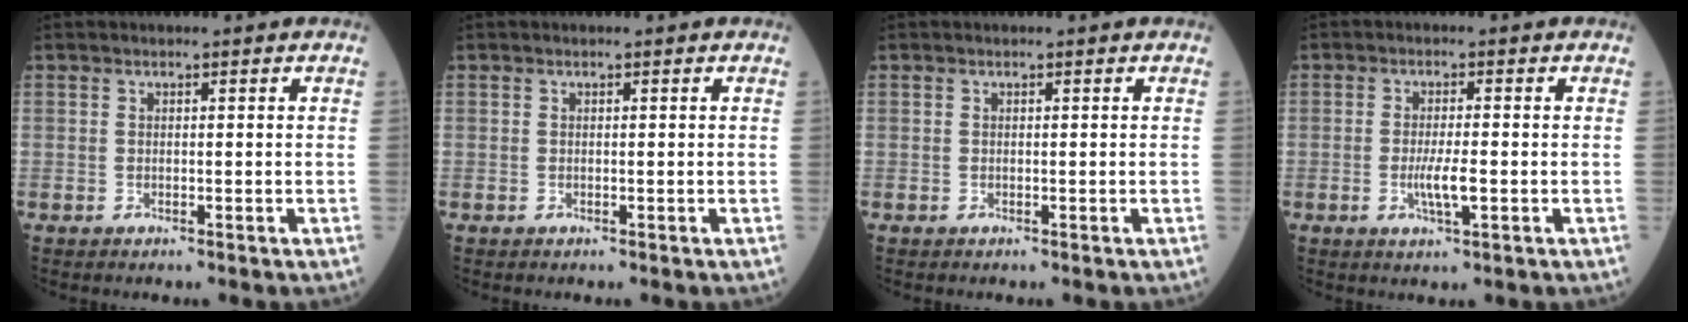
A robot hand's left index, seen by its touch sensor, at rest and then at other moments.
{"total": 0.0}
{"total": 0.0}
{"total": 3.7, "force": [-0.9, 0.4, 3.6], "torque": [-0.074, -0.005, -0.014]}